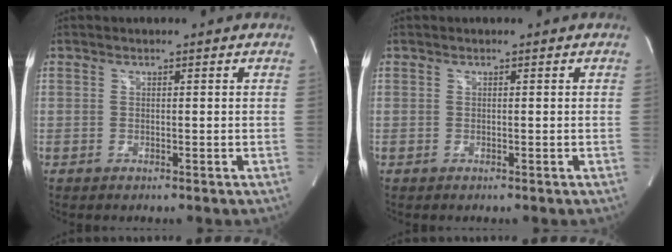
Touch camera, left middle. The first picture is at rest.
{"total": 0.0}